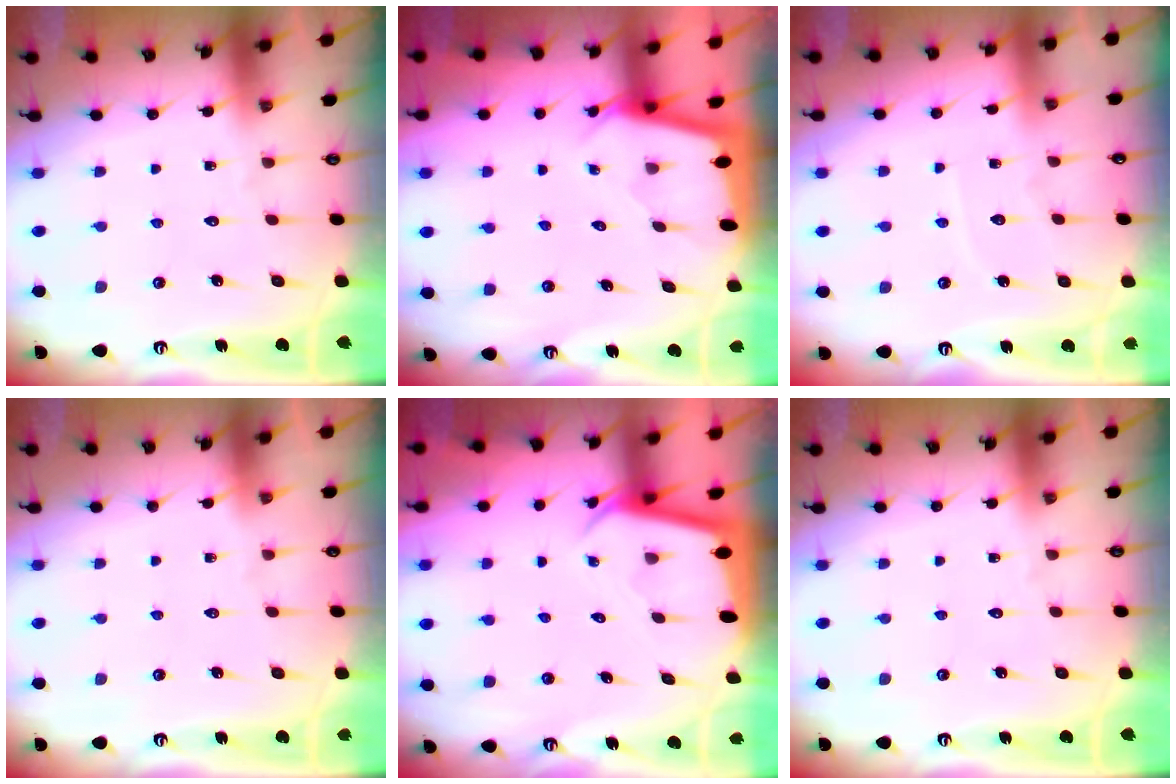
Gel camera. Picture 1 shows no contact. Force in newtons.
{"total": 2.0, "press": 2.0, "slide": 0.1}
{"total": 4.0, "press": 3.9, "slide": 0.4}
{"total": 0.0}
{"total": 2.1, "press": 2.1, "slide": 0.1}
{"total": 0.0}